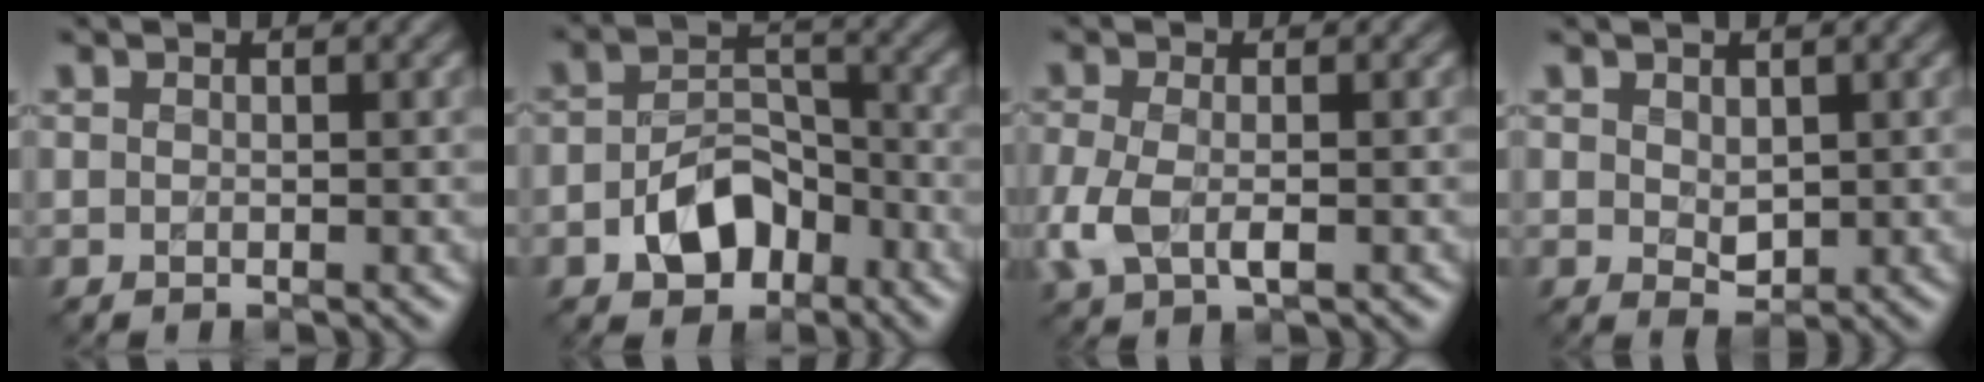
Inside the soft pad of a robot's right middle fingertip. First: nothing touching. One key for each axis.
{"total": 5.3, "fx": -2.6, "fy": 3.4, "fz": 3.2, "tx": -0.055, "ty": 0.002, "tz": -0.048}
{"total": 3.8, "fx": -1.0, "fy": 1.7, "fz": 3.3, "tx": -0.086, "ty": -0.006, "tz": -0.024}
{"total": 1.8, "fx": 0.2, "fy": 1.2, "fz": 1.3, "tx": -0.021, "ty": -0.005, "tz": 0.010}